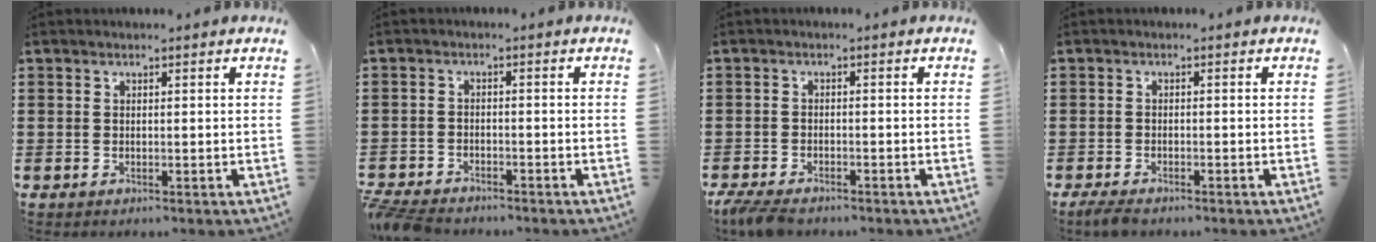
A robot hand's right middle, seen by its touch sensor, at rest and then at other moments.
{"total": 3.4, "force": [-3.3, 0.7, 0.5], "torque": [-0.024, -0.002, -0.073]}
{"total": 2.8, "force": [-2.5, 0.7, 1.1], "torque": [-0.042, -0.005, -0.056]}
{"total": 1.7, "force": [-1.4, 0.5, 0.7], "torque": [-0.029, -0.004, -0.033]}